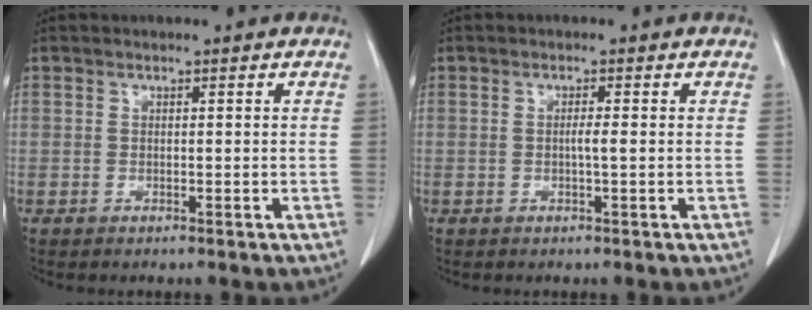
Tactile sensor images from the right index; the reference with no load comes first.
{"total": 1.3, "force": [-0.1, -0.2, 1.3], "torque": [-0.024, 0.000, -0.003]}